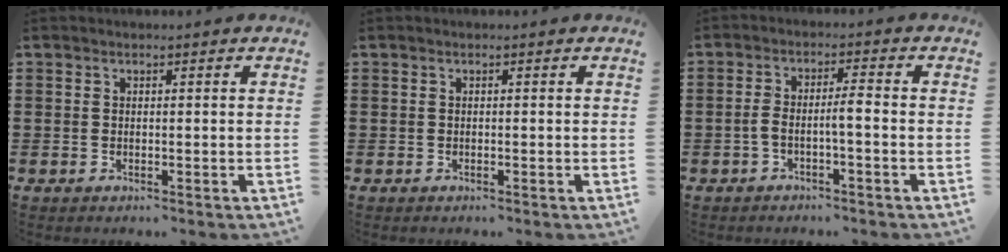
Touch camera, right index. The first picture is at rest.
{"total": 0.0}
{"total": 3.3, "force": [-1.2, 0.2, 3.0], "torque": [-0.071, -0.003, -0.030]}